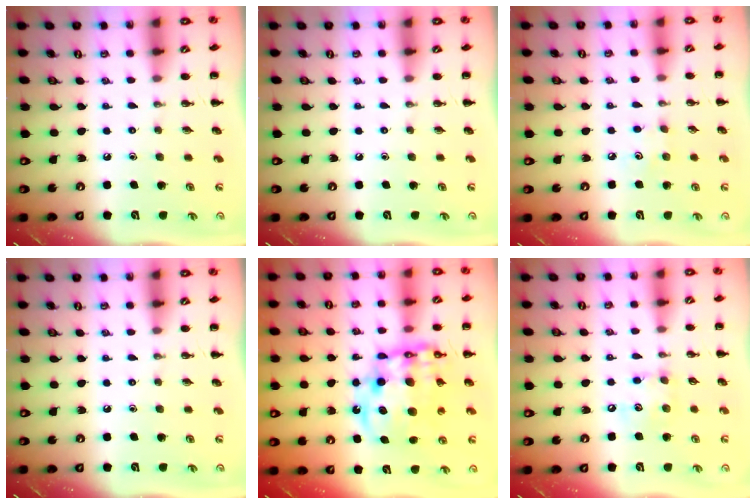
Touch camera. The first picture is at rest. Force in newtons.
{"total": 0.0}
{"total": 3.7, "press": 3.6, "slide": 0.9}
{"total": 0.0}
{"total": 16.6, "press": 16.1, "slide": 3.9}
{"total": 7.6, "press": 7.5, "slide": 0.8}